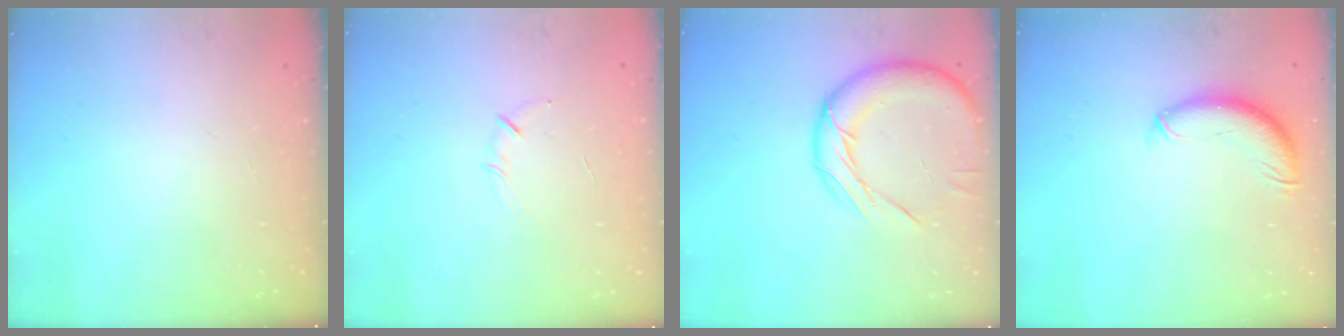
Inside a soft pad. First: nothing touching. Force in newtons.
{"total": 3.6, "press": 3.5, "slide": 0.8}
{"total": 14.9, "press": 14.9, "slide": 1.2}
{"total": 10.5, "press": 10.3, "slide": 2.0}